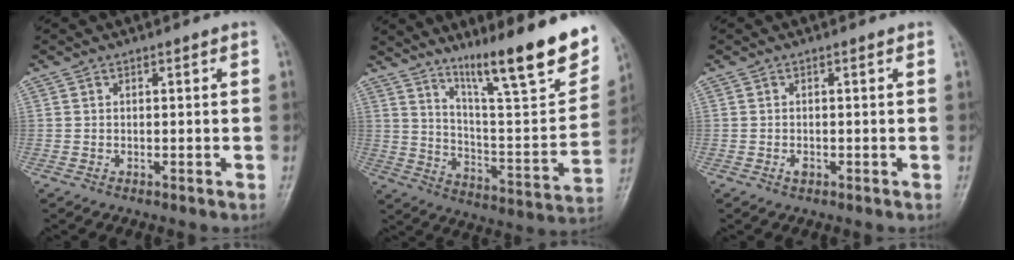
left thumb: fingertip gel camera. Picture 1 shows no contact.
{"total": 22.0, "force": [14.7, 3.3, 16.0], "torque": [-0.210, -0.073, 0.242]}
{"total": 1.0, "force": [-0.3, 0.6, 0.7], "torque": [-0.010, 0.000, -0.005]}